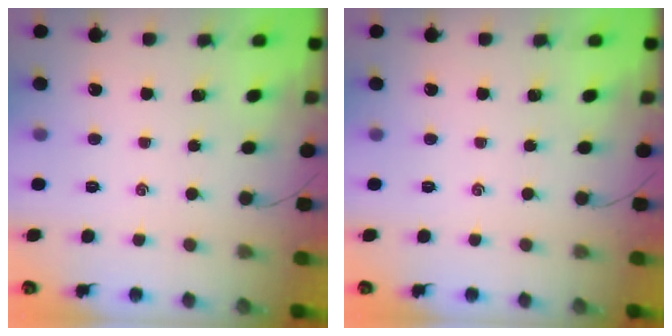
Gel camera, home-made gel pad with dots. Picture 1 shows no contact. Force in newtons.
{"total": 0.0}